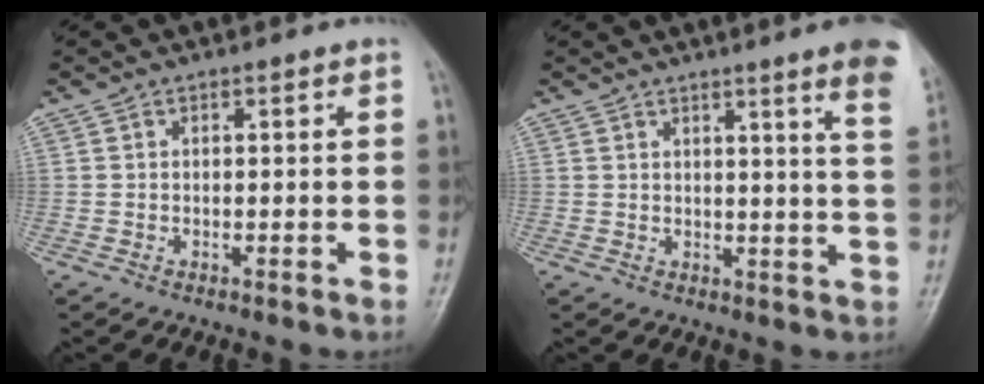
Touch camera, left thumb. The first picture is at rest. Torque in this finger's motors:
{"motor_torque": [2.28, 1.17, 1.41, -1.35, 0.03]}